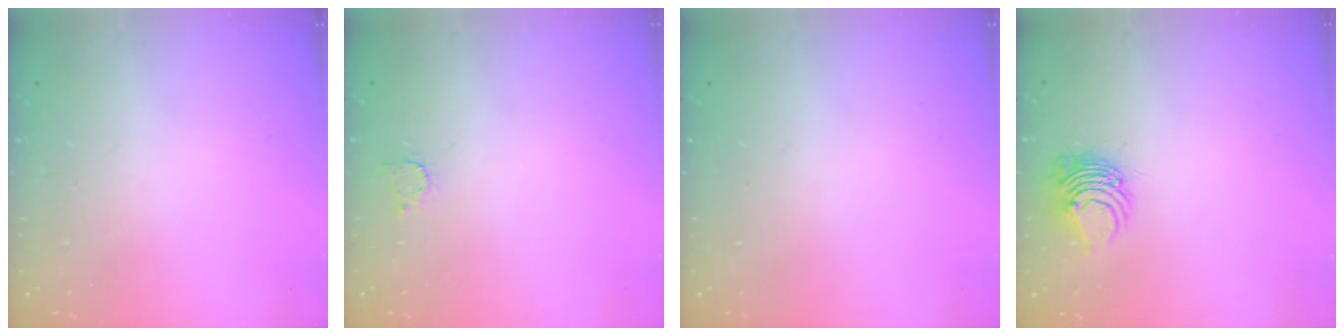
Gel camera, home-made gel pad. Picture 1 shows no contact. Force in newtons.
{"total": 2.5, "press": 2.5, "slide": 0.4}
{"total": 0.0}
{"total": 8.0, "press": 8.0, "slide": 1.0}